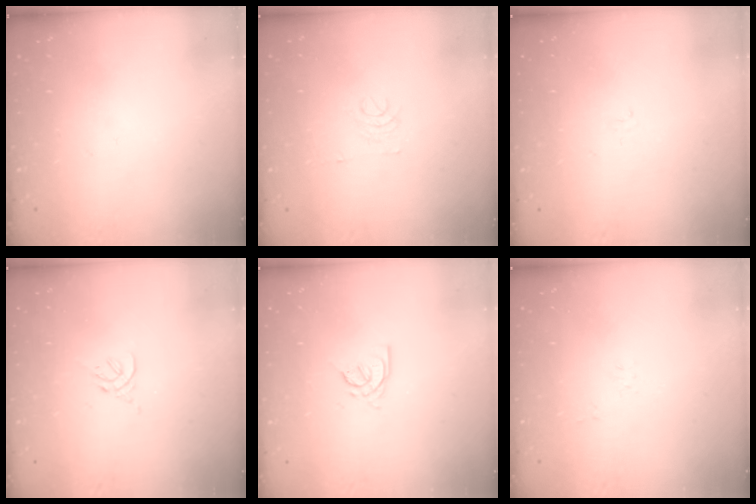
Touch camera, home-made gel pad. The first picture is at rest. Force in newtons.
{"total": 3.5, "press": 3.5, "slide": 0.3}
{"total": 1.2, "press": 1.2, "slide": 0.4}
{"total": 2.3, "press": 2.2, "slide": 0.5}
{"total": 4.5, "press": 4.5, "slide": 0.7}
{"total": 2.7, "press": 2.7, "slide": 0.3}